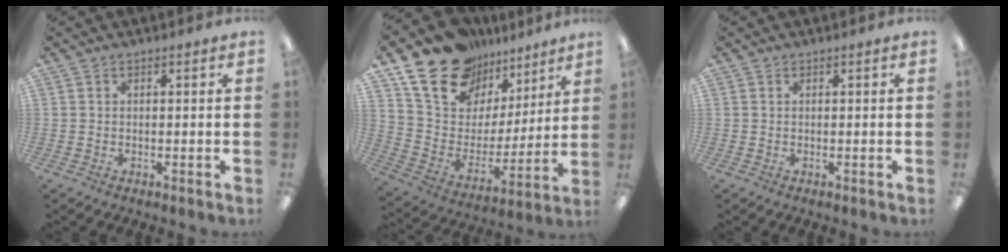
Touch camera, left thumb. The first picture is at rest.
{"total": 18.7, "force": [13.8, 11.2, 5.8], "torque": [-0.120, -0.097, 0.257]}
{"total": 0.0}